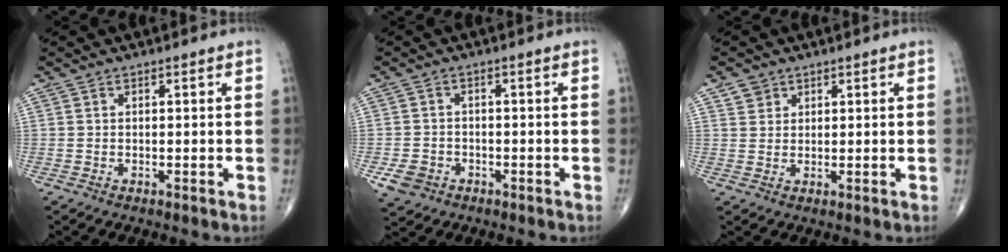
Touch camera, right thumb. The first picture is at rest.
{"total": 4.5, "force": [-2.0, 3.7, 1.6], "torque": [-0.026, 0.008, -0.030]}
{"total": 2.5, "force": [1.5, 1.9, 0.3], "torque": [0.011, -0.006, 0.020]}